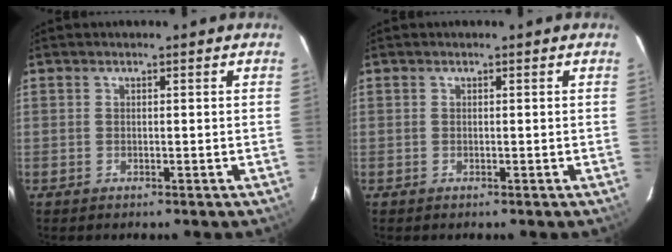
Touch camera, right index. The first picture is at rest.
{"total": 0.0}